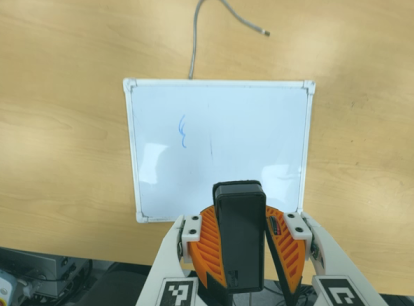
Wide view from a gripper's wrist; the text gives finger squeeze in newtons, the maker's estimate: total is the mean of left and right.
{"total": 9.4, "left": 9.7, "right": 9.0}